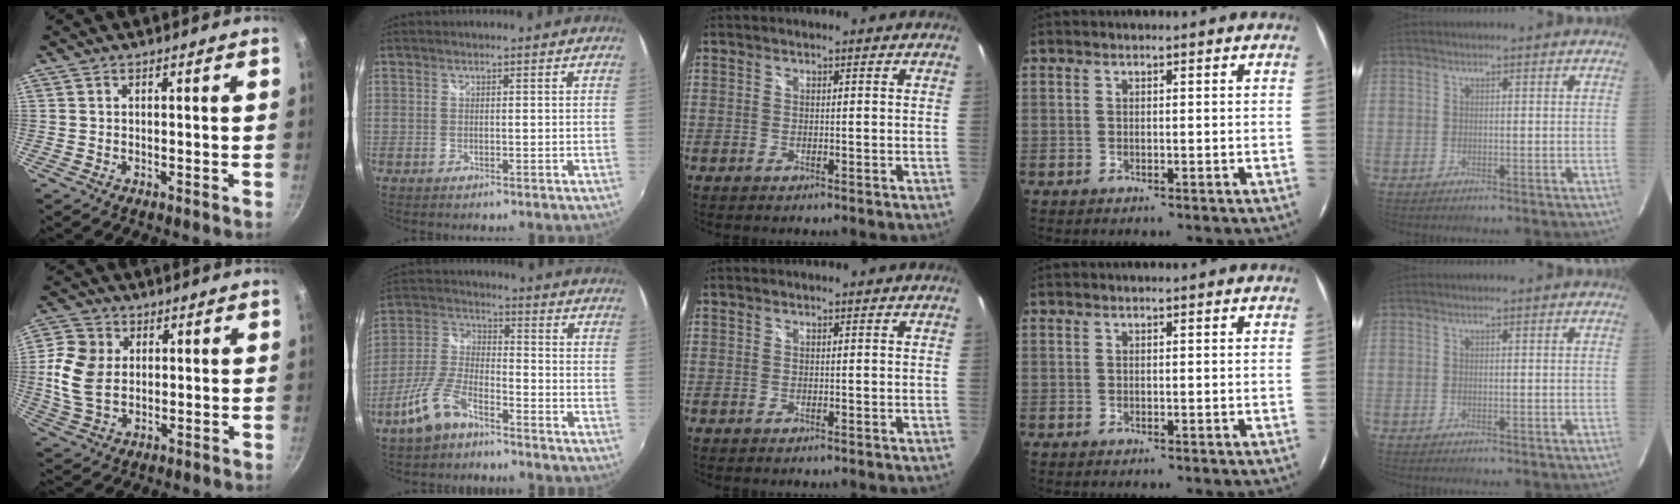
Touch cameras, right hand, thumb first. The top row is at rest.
{"thumb": {"total": 10.3, "force": [1.0, 7.6, 6.8], "torque": [-0.124, -0.002, 0.014]}, "index": {"total": 9.4, "force": [-6.4, 3.7, 5.8], "torque": [-0.133, 0.003, -0.123]}}